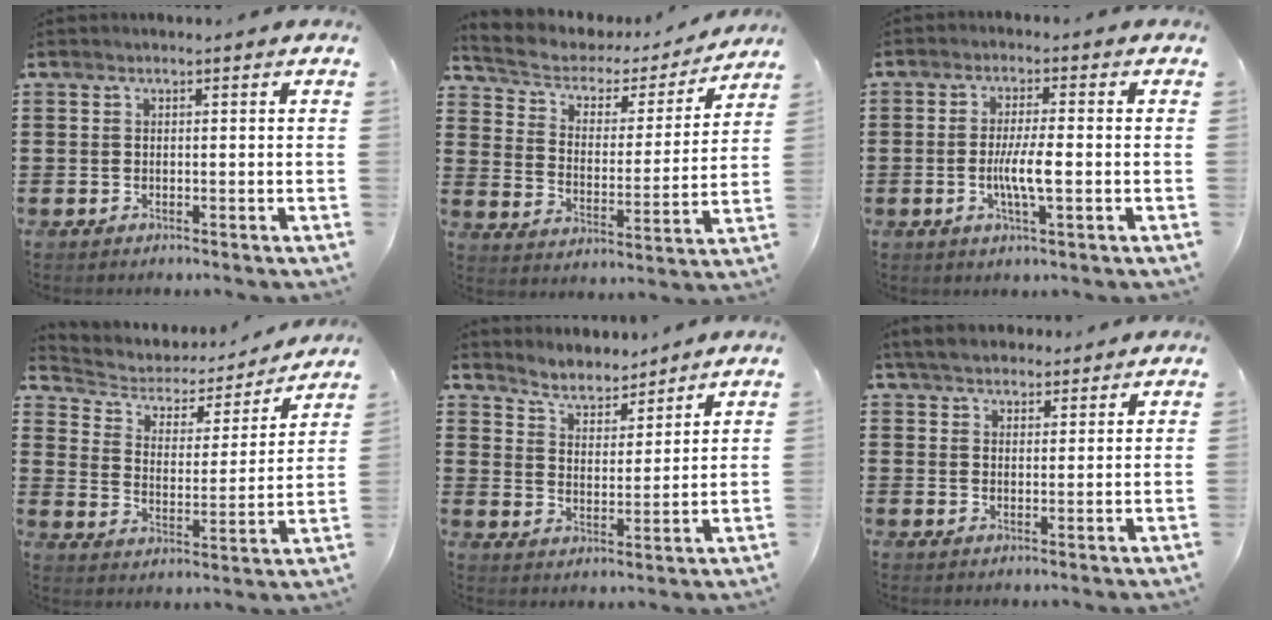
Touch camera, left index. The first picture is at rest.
{"total": 3.7, "force": [2.8, 2.0, 1.2], "torque": [-0.047, -0.022, 0.038]}
{"total": 5.5, "force": [-1.0, 0.8, 5.4], "torque": [-0.106, -0.005, -0.023]}
{"total": 3.3, "force": [2.7, 1.9, 0.7], "torque": [-0.039, -0.020, 0.036]}
{"total": 4.4, "force": [4.3, 0.6, 0.5], "torque": [-0.030, -0.026, 0.074]}
{"total": 4.2, "force": [3.7, 1.5, 1.2], "torque": [-0.036, -0.002, 0.071]}